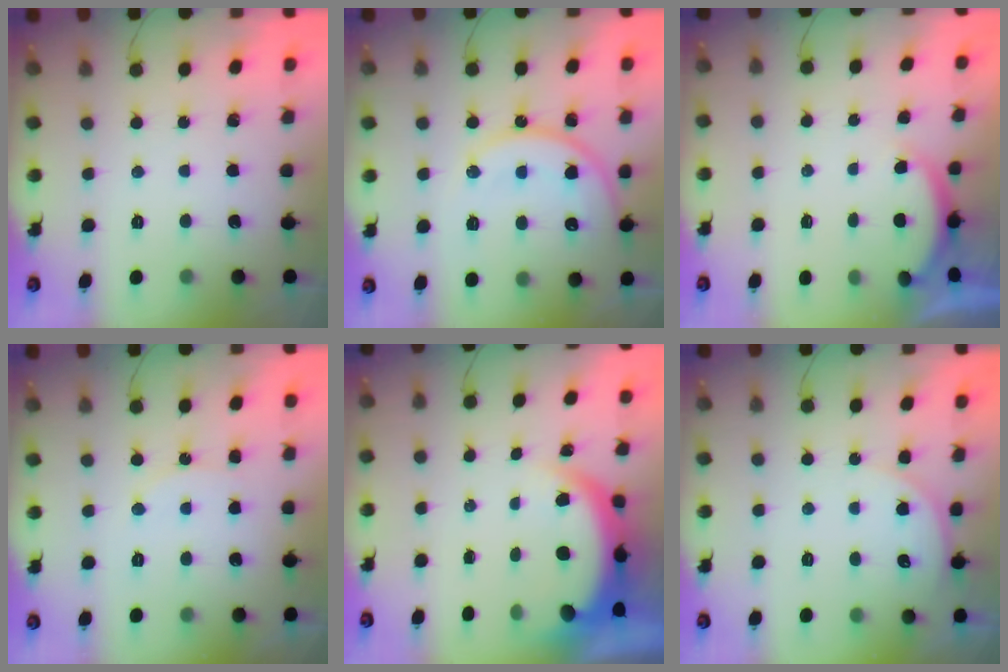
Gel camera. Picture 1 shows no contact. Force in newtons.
{"total": 13.9, "press": 13.8, "slide": 0.8}
{"total": 2.3, "press": 2.2, "slide": 0.6}
{"total": 6.1, "press": 6.0, "slide": 0.9}
{"total": 6.0, "press": 6.0, "slide": 0.9}
{"total": 5.1, "press": 5.1, "slide": 0.4}